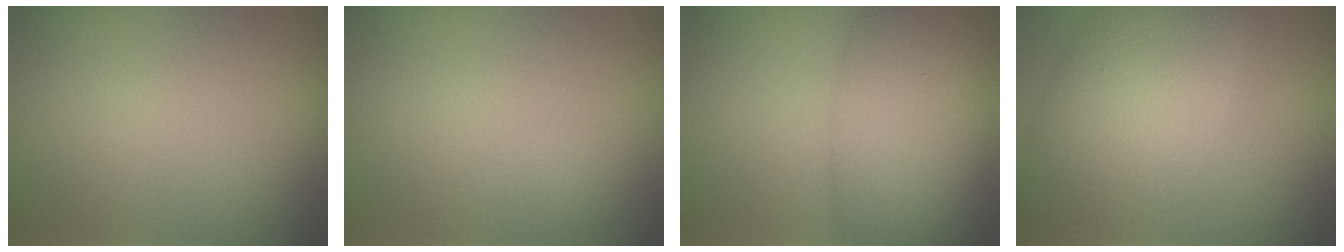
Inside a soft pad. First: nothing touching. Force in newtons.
{"total": 1.4, "press": 1.4, "slide": 0.1}
{"total": 7.5, "press": 7.5, "slide": 0.4}
{"total": 10.0, "press": 10.0, "slide": 0.3}